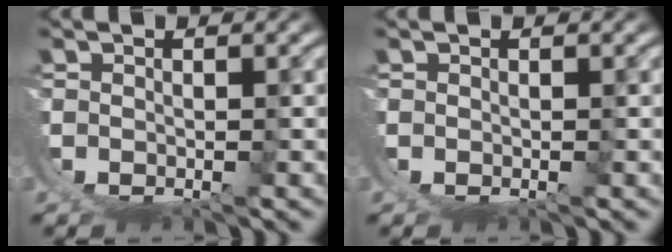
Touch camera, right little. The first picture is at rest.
{"total": 0.0}